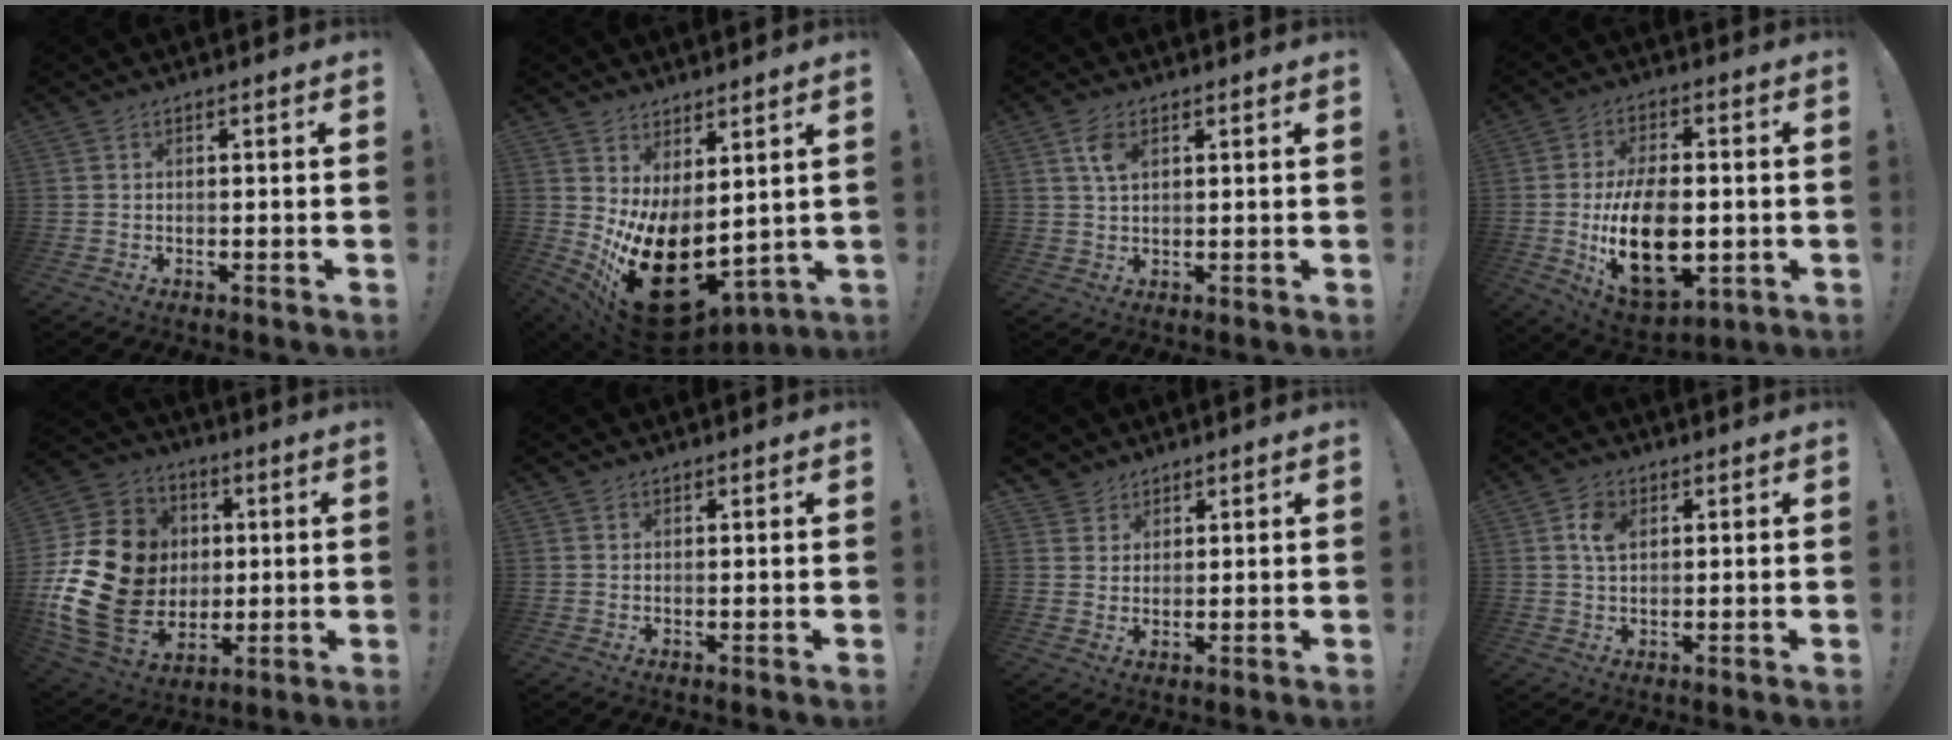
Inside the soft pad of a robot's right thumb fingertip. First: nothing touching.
{"total": 20.2, "force": [-4.3, 11.4, 16.1], "torque": [-0.243, 0.002, -0.044]}
{"total": 4.7, "force": [2.0, 2.5, 3.4], "torque": [-0.058, -0.001, 0.034]}
{"total": 20.7, "force": [-3.3, 12.0, 16.6], "torque": [-0.288, -0.004, -0.044]}
{"total": 23.8, "force": [0.2, 19.2, 14.1], "torque": [-0.276, 0.010, 0.040]}
{"total": 0.9, "force": [0.8, 0.5, 0.1], "torque": [0.003, -0.002, 0.015]}
{"total": 4.1, "force": [2.9, 2.9, 0.0], "torque": [-0.003, -0.019, 0.057]}
{"total": 5.0, "force": [1.8, 3.4, 3.2], "torque": [-0.046, -0.003, 0.030]}